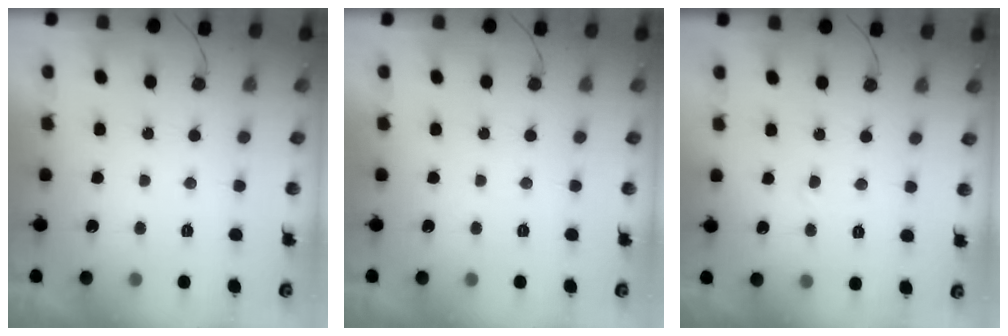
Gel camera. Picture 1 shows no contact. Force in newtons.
{"total": 0.0}
{"total": 2.8, "press": 2.8, "slide": 0.2}